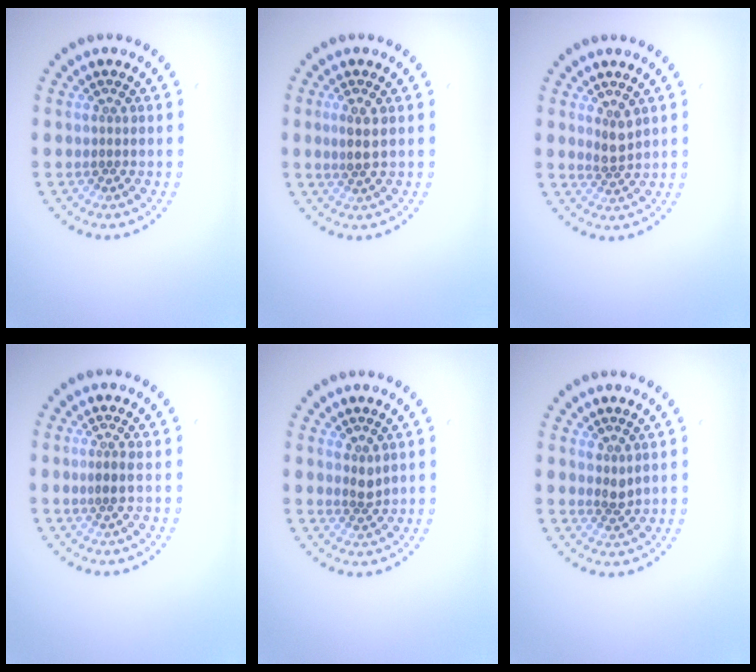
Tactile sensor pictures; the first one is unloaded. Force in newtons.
{"total": 1.9, "press": 1.6, "slide": 1.0}
{"total": 1.7, "press": 1.4, "slide": 1.0}
{"total": 1.0, "press": 0.7, "slide": 0.7}
{"total": 1.3, "press": 1.1, "slide": 0.8}
{"total": 1.3, "press": 1.0, "slide": 0.7}